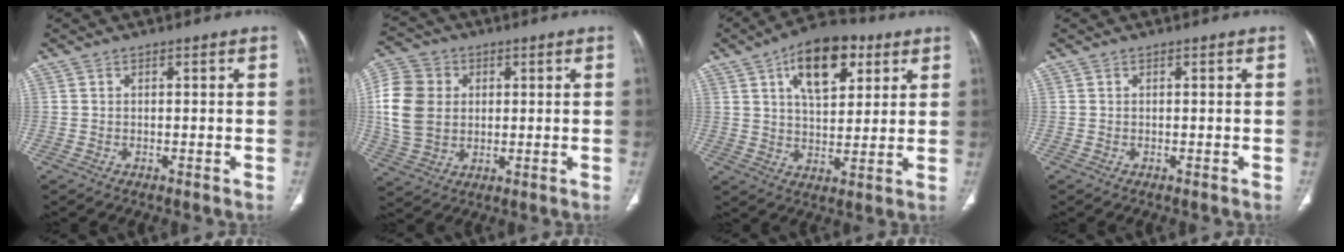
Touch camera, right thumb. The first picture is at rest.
{"total": 12.6, "force": [1.5, 10.2, 7.3], "torque": [-0.138, 0.004, 0.030]}
{"total": 14.5, "force": [6.4, 7.7, 10.4], "torque": [-0.128, -0.011, 0.100]}
{"total": 0.0}